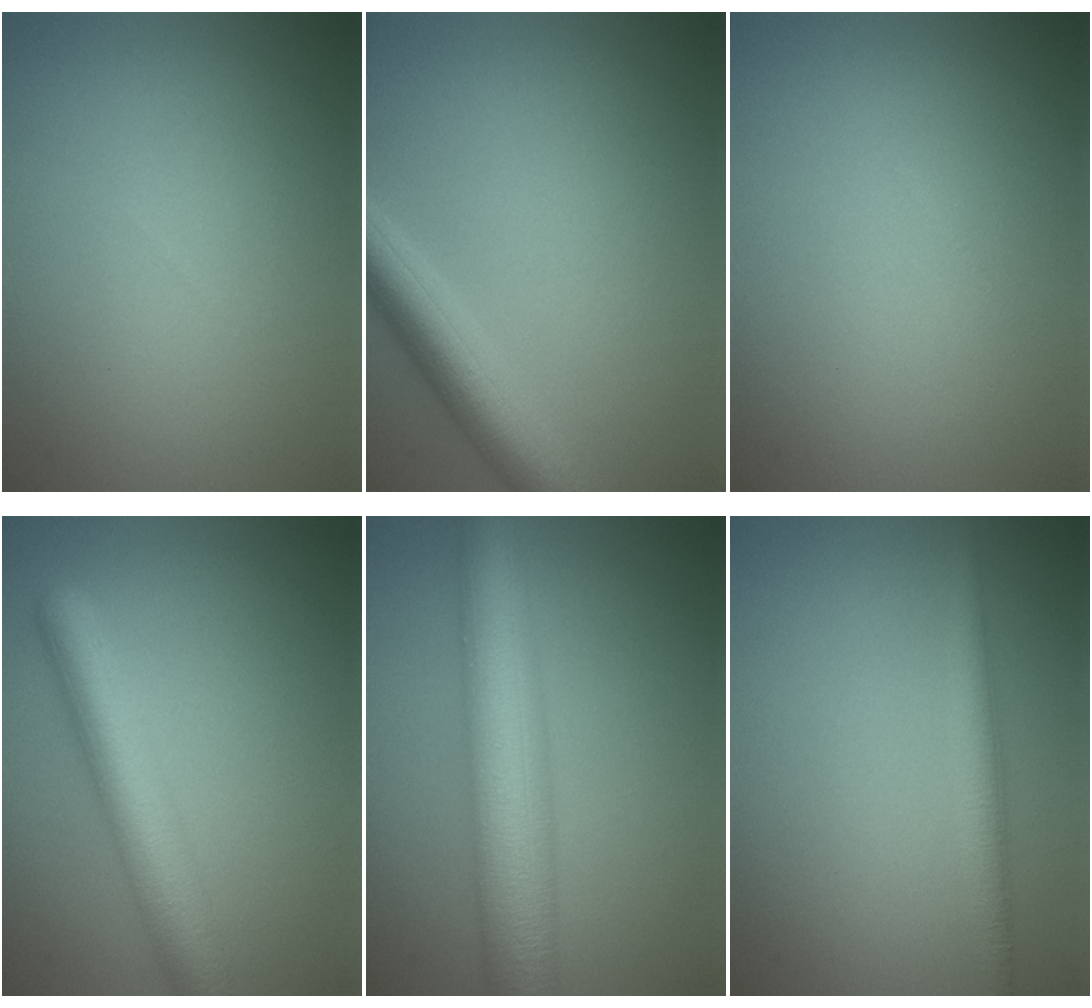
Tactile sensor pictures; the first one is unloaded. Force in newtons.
{"total": 5.3, "press": 5.3, "slide": 0.4}
{"total": 0.0}
{"total": 6.0, "press": 6.0, "slide": 0.1}
{"total": 9.6, "press": 9.6, "slide": 0.3}
{"total": 2.6, "press": 2.6, "slide": 0.1}